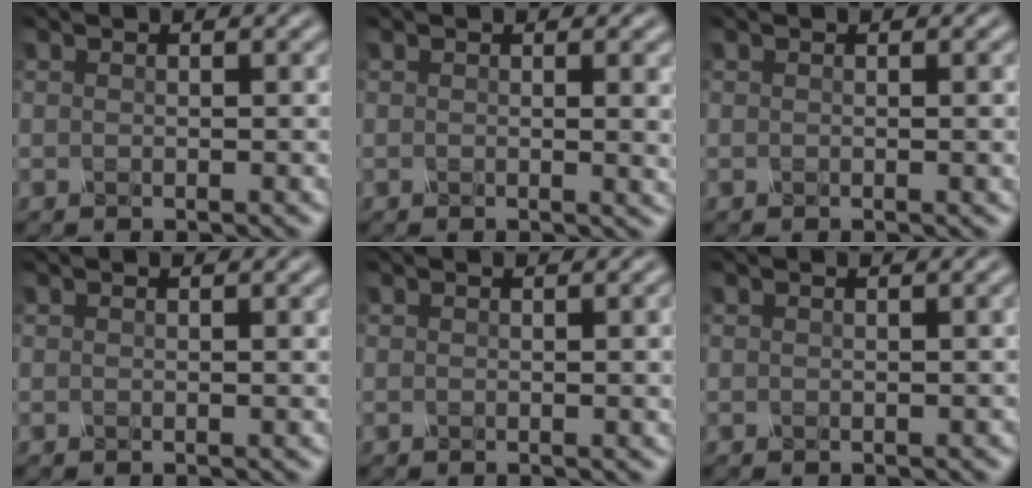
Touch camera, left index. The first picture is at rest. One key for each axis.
{"total": 3.1, "fx": 0.3, "fy": 1.1, "fz": 2.9, "tx": -0.024, "ty": 0.001, "tz": 0.001}
{"total": 1.2, "fx": 0.0, "fy": 0.3, "fz": 1.1, "tx": -0.011, "ty": 0.001, "tz": -0.002}
{"total": 0.7, "fx": 0.1, "fy": 0.2, "fz": 0.7, "tx": -0.006, "ty": 0.003, "tz": -0.001}
{"total": 2.1, "fx": 0.1, "fy": 0.6, "fz": 2.0, "tx": -0.018, "ty": 0.003, "tz": -0.003}
{"total": 1.0, "fx": 0.0, "fy": 0.4, "fz": 0.9, "tx": -0.006, "ty": 0.006, "tz": -0.001}